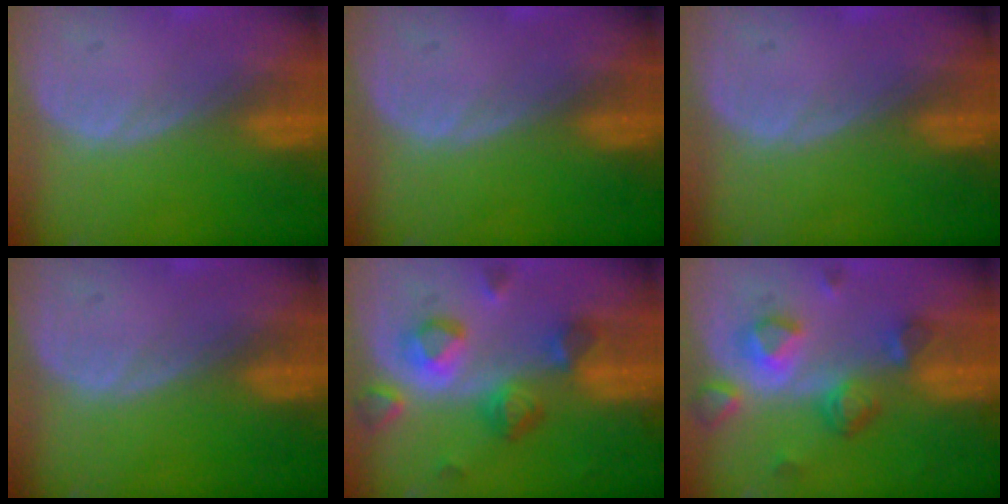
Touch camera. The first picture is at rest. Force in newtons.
{"total": 0.0}
{"total": 0.0}
{"total": 0.0}
{"total": 8.0, "press": 7.7, "slide": 2.1}
{"total": 7.8, "press": 7.0, "slide": 3.6}